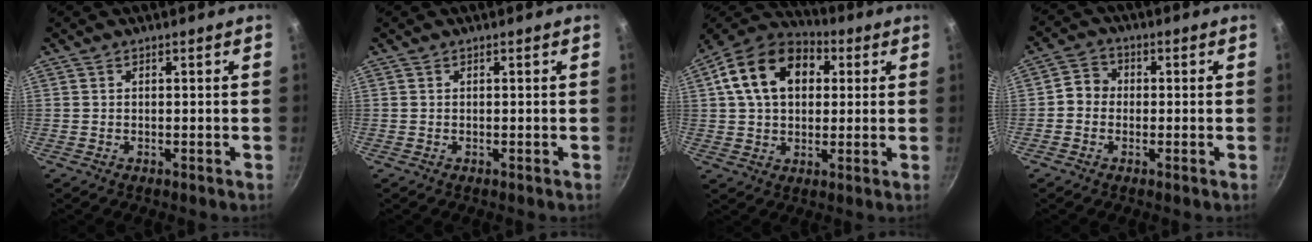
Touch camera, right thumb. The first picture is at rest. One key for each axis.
{"total": 0.0}
{"total": 17.1, "fx": 4.4, "fy": 12.0, "fz": 11.4, "tx": -0.176, "ty": 0.023, "tz": 0.058}
{"total": 4.1, "fx": -0.5, "fy": 3.7, "fz": 1.8, "tx": -0.010, "ty": 0.012, "tz": -0.024}